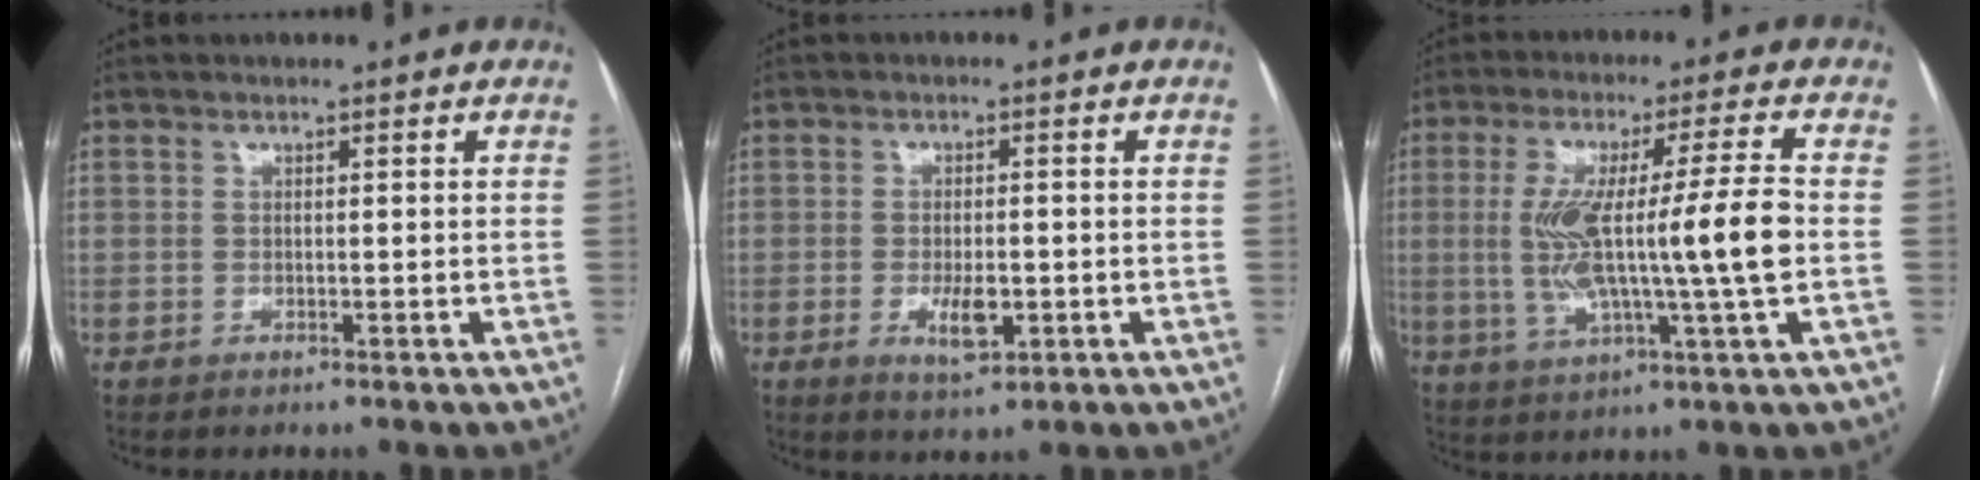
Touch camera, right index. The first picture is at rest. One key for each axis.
{"total": 4.7, "fx": -1.4, "fy": 1.7, "fz": 4.1, "tx": -0.073, "ty": -0.003, "tz": -0.016}
{"total": 14.4, "fx": -0.5, "fy": 0.1, "fz": 14.4, "tx": -0.271, "ty": 0.009, "tz": -0.008}